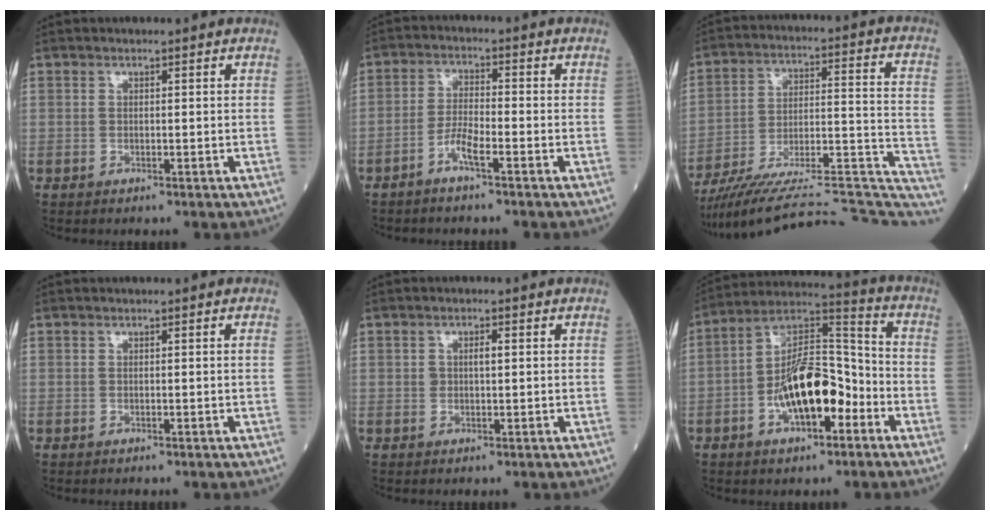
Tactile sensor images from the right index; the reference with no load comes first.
{"total": 3.7, "force": [-2.4, 0.3, 2.8], "torque": [-0.059, 0.005, -0.050]}
{"total": 29.6, "force": [-27.3, 2.1, 11.3], "torque": [-0.098, 0.010, -0.383]}
{"total": 0.0}
{"total": 1.9, "force": [0.5, 0.8, 1.6], "torque": [-0.029, 0.002, 0.010]}
{"total": 13.6, "force": [-4.5, 5.2, 11.7], "torque": [-0.215, 0.024, -0.078]}